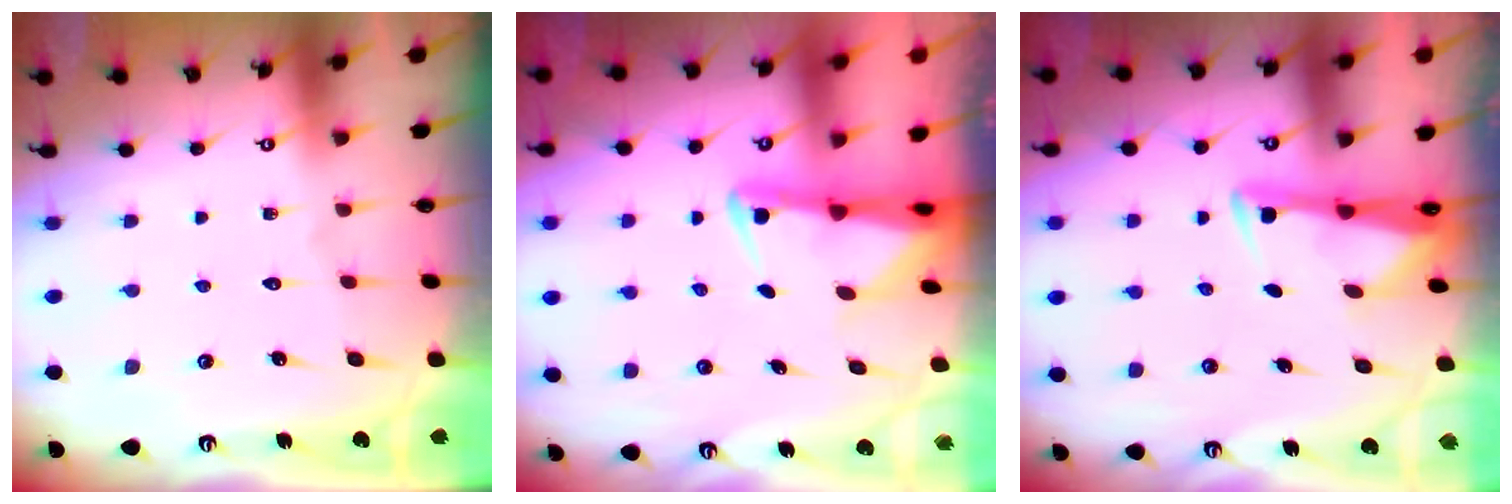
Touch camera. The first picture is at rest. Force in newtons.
{"total": 2.5, "press": 2.4, "slide": 0.5}
{"total": 3.4, "press": 3.3, "slide": 0.9}